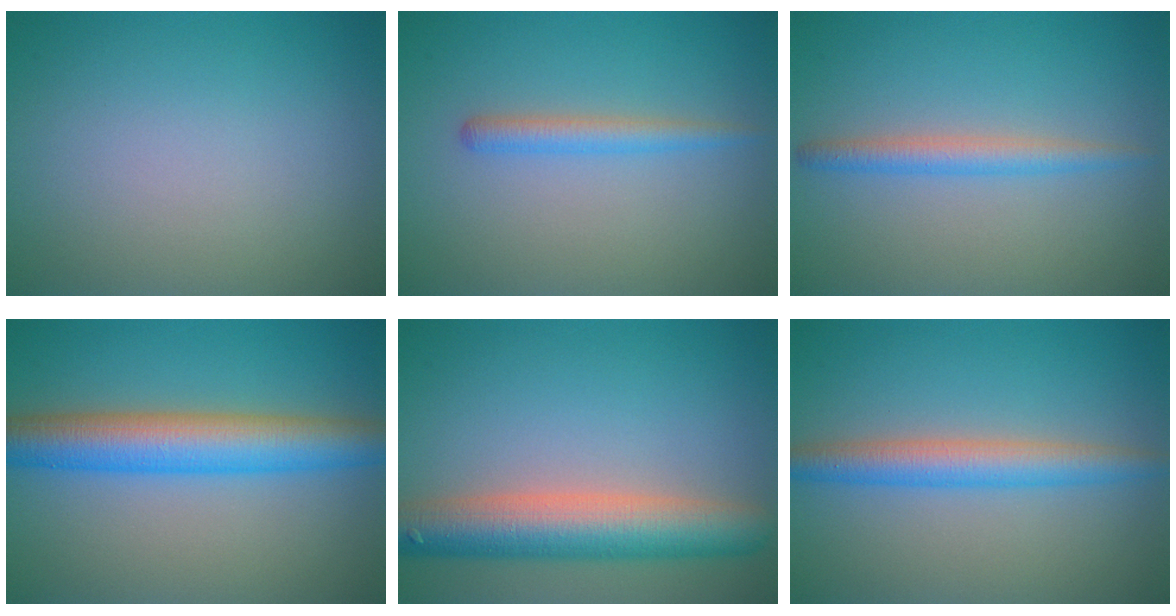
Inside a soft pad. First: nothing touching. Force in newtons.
{"total": 1.9, "press": 1.9, "slide": 0.0}
{"total": 2.3, "press": 2.3, "slide": 0.0}
{"total": 7.0, "press": 7.0, "slide": 0.2}
{"total": 7.6, "press": 7.6, "slide": 0.4}
{"total": 3.9, "press": 3.9, "slide": 0.1}